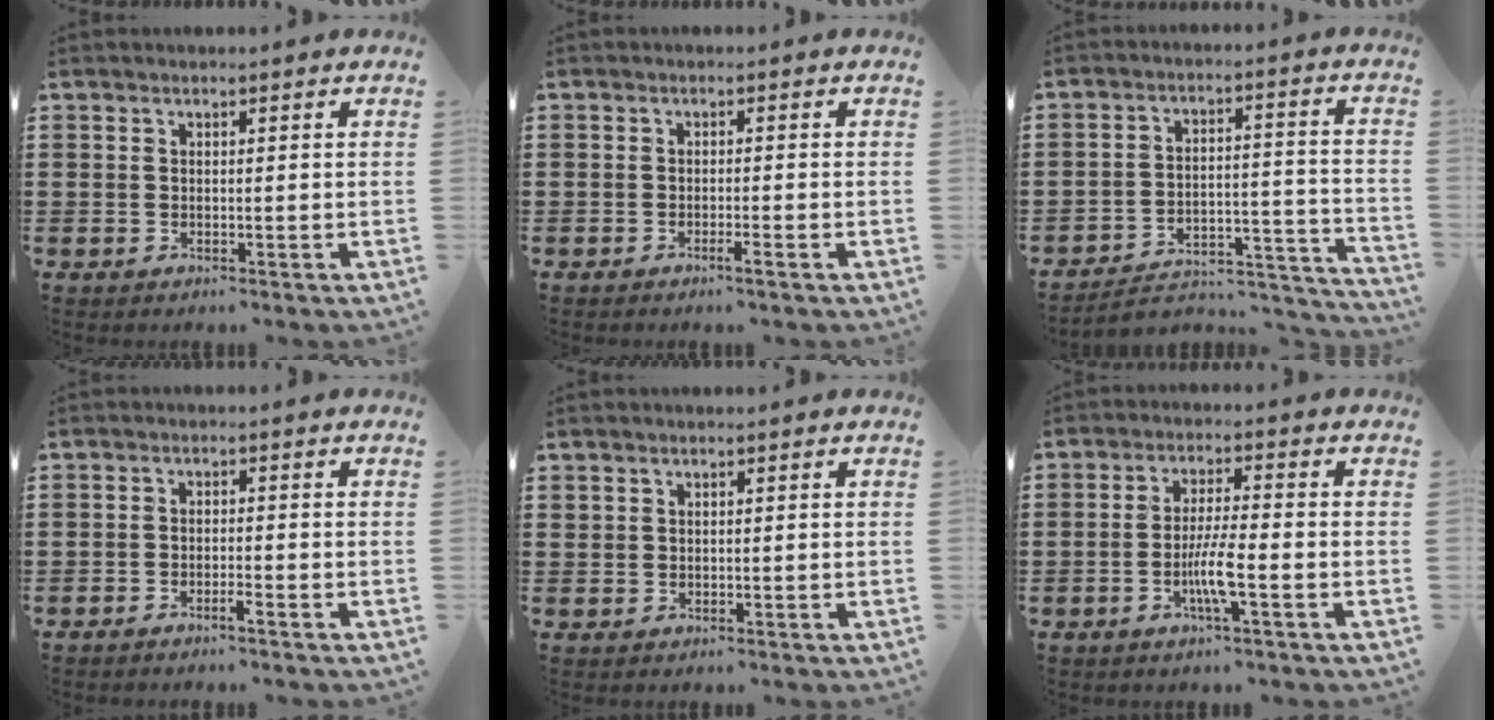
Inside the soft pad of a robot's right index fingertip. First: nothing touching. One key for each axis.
{"total": 1.5, "fx": -1.0, "fy": -0.1, "fz": 1.1, "tx": -0.018, "ty": -0.003, "tz": -0.019}
{"total": 3.7, "fx": -3.2, "fy": 1.5, "fz": 1.2, "tx": -0.026, "ty": 0.000, "tz": -0.070}
{"total": 1.5, "fx": -1.3, "fy": 0.0, "fz": 0.6, "tx": -0.012, "ty": 0.000, "tz": -0.025}
{"total": 0.6, "fx": 0.4, "fy": 0.4, "fz": 0.0, "tx": -0.002, "ty": 0.002, "tz": 0.009}
{"total": 6.0, "fx": -2.1, "fy": 0.6, "fz": 5.6, "tx": -0.106, "ty": -0.009, "tz": -0.040}